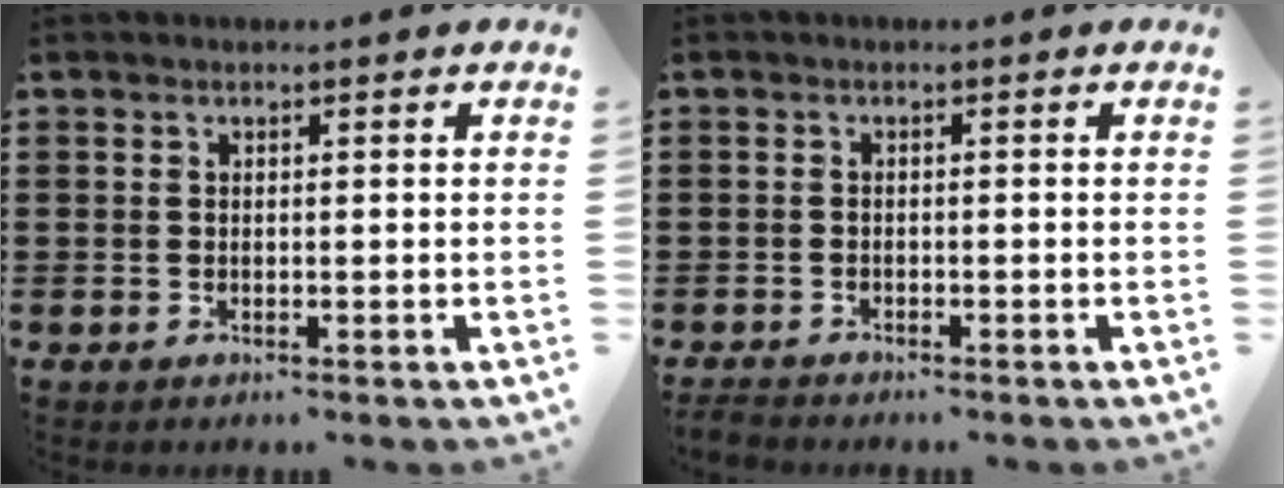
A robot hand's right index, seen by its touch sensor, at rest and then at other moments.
{"total": 1.3, "force": [-1.2, 0.3, 0.2], "torque": [-0.008, 0.000, -0.025]}